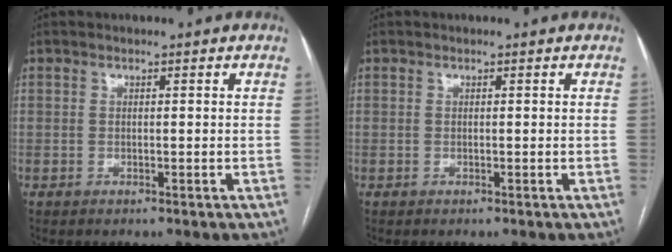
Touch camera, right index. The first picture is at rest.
{"total": 0.0}